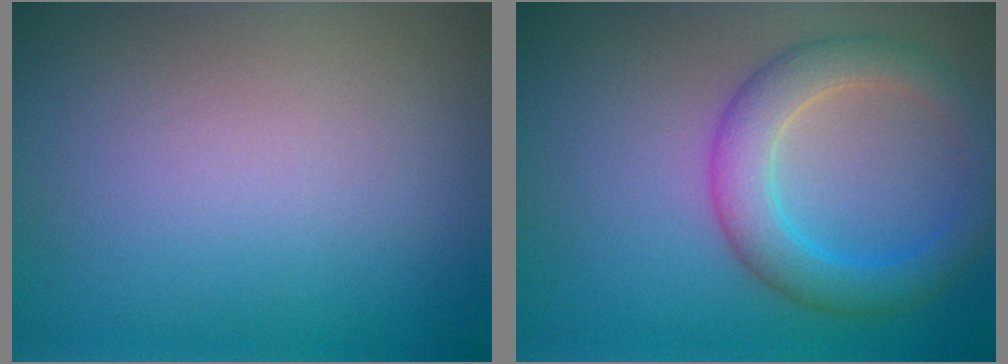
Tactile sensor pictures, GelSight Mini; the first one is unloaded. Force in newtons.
{"total": 4.9, "press": 4.9, "slide": 0.1}